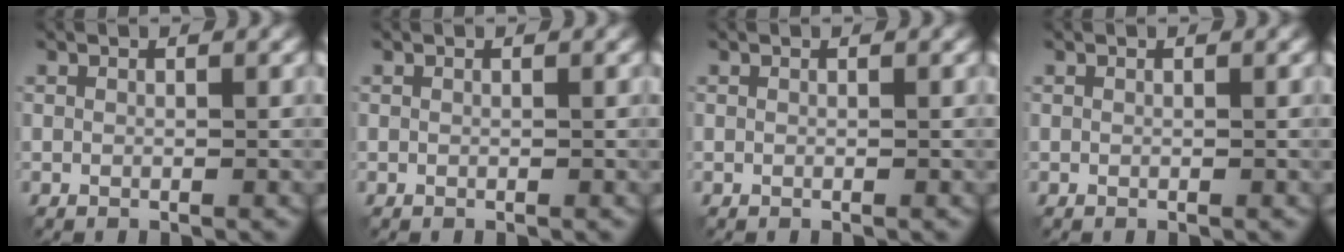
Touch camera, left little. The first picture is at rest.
{"total": 0.0}
{"total": 0.0}
{"total": 0.0}